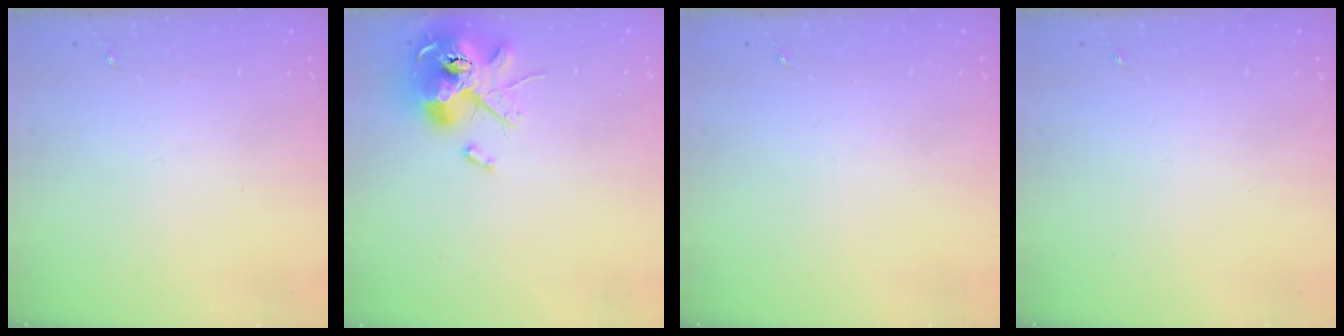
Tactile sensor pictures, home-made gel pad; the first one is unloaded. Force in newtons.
{"total": 14.2, "press": 14.0, "slide": 2.0}
{"total": 0.0}
{"total": 0.0}